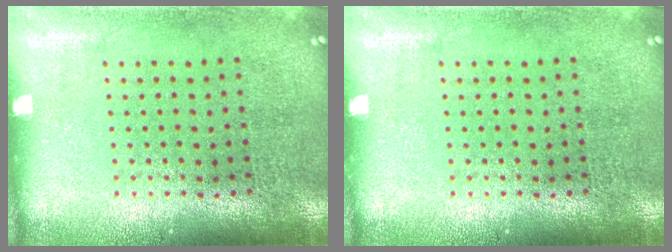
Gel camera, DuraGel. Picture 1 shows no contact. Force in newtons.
{"total": 0.0}